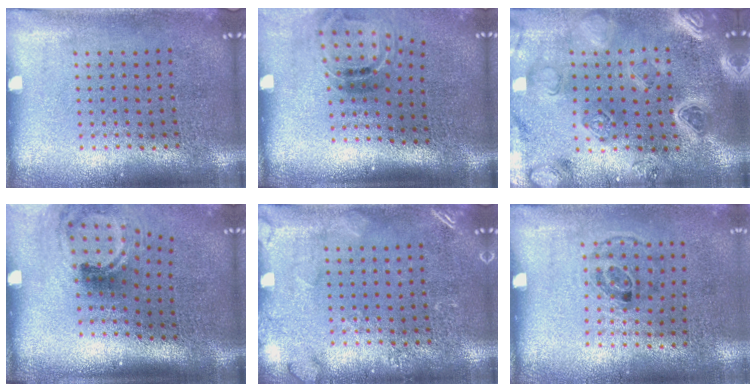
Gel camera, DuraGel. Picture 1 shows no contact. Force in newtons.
{"total": 1.5, "press": 1.0, "slide": 1.1}
{"total": 2.7, "press": 2.6, "slide": 0.4}
{"total": 1.8, "press": 1.1, "slide": 1.4}
{"total": 2.0, "press": 2.0, "slide": 0.4}
{"total": 1.2, "press": 0.7, "slide": 0.9}